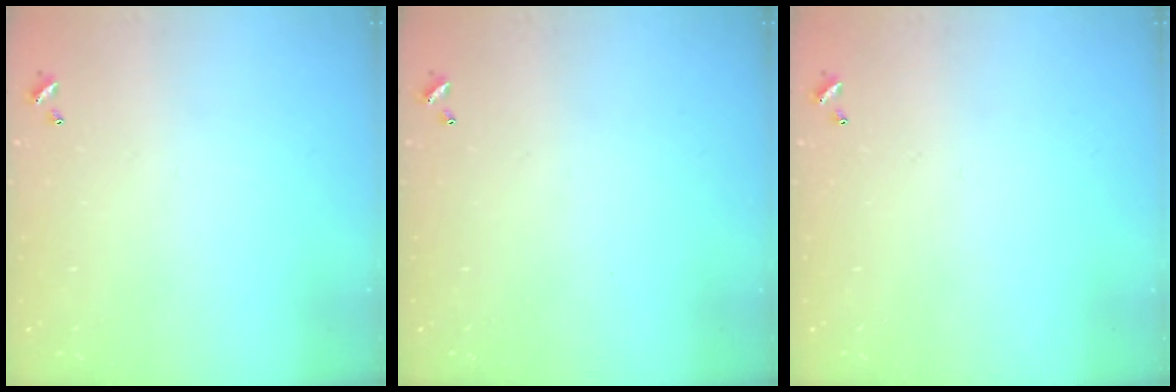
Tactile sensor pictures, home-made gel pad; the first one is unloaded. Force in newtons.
{"total": 0.0}
{"total": 0.0}